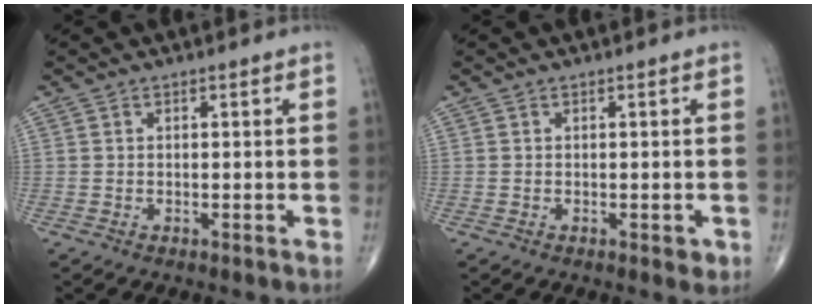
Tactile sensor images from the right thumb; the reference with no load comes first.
{"total": 1.5, "force": [-0.5, 0.7, 1.2], "torque": [-0.011, -0.002, -0.005]}